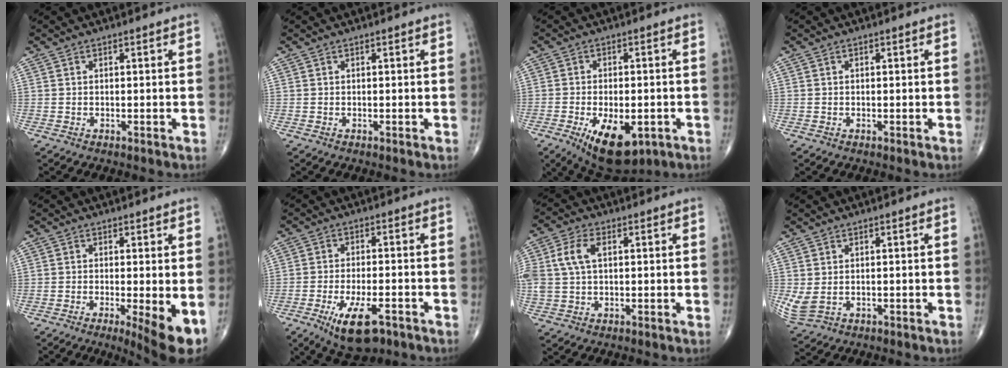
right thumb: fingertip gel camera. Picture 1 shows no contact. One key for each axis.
{"total": 0.0}
{"total": 13.0, "fx": -5.2, "fy": 6.4, "fz": 10.1, "tx": -0.153, "ty": 0.000, "tz": -0.066}
{"total": 0.0}
{"total": 7.6, "fx": -2.2, "fy": 1.6, "fz": 7.1, "tx": -0.108, "ty": -0.020, "tz": -0.034}
{"total": 10.4, "fx": -5.4, "fy": 4.1, "fz": 8.0, "tx": -0.135, "ty": 0.009, "tz": -0.081}
{"total": 6.8, "fx": 1.6, "fy": 4.0, "fz": 5.3, "tx": -0.126, "ty": 0.013, "tz": 0.032}
{"total": 4.0, "fx": -0.3, "fy": 2.7, "fz": 2.9, "tx": -0.076, "ty": -0.003, "tz": 0.007}